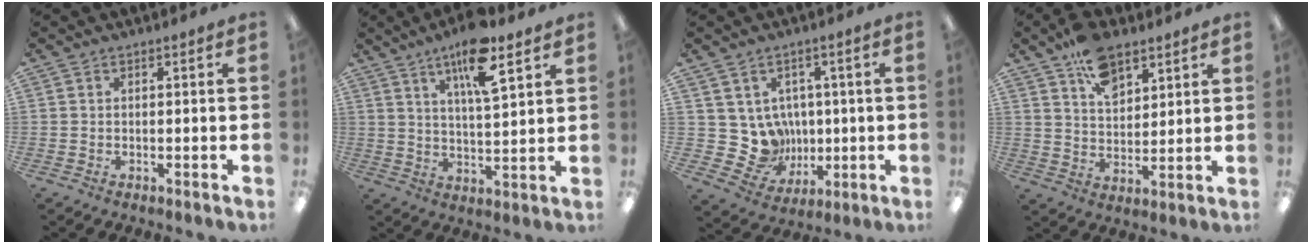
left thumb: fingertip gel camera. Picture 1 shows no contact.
{"total": 12.4, "force": [7.8, 3.4, 9.0], "torque": [-0.143, -0.036, 0.127]}
{"total": 9.4, "force": [1.7, 8.9, 2.5], "torque": [-0.074, -0.020, 0.046]}
{"total": 10.6, "force": [7.1, 5.8, 5.5], "torque": [-0.086, -0.032, 0.128]}